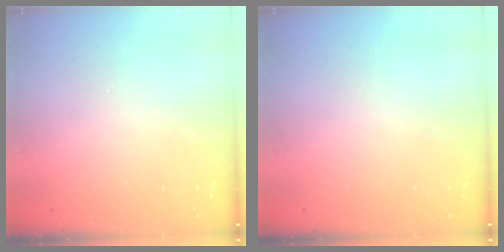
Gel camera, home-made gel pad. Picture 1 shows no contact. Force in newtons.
{"total": 0.0}